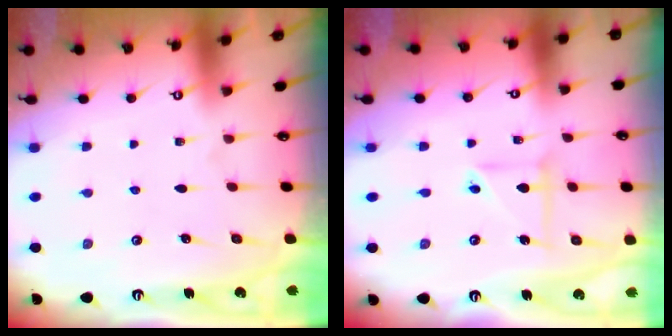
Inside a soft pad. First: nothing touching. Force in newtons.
{"total": 5.1, "press": 5.0, "slide": 0.5}